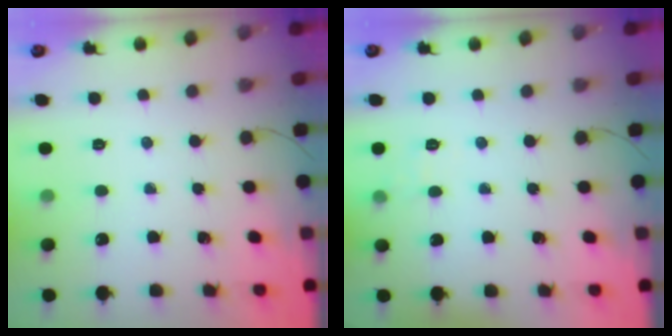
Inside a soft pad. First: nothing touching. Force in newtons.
{"total": 6.3, "press": 6.1, "slide": 1.5}